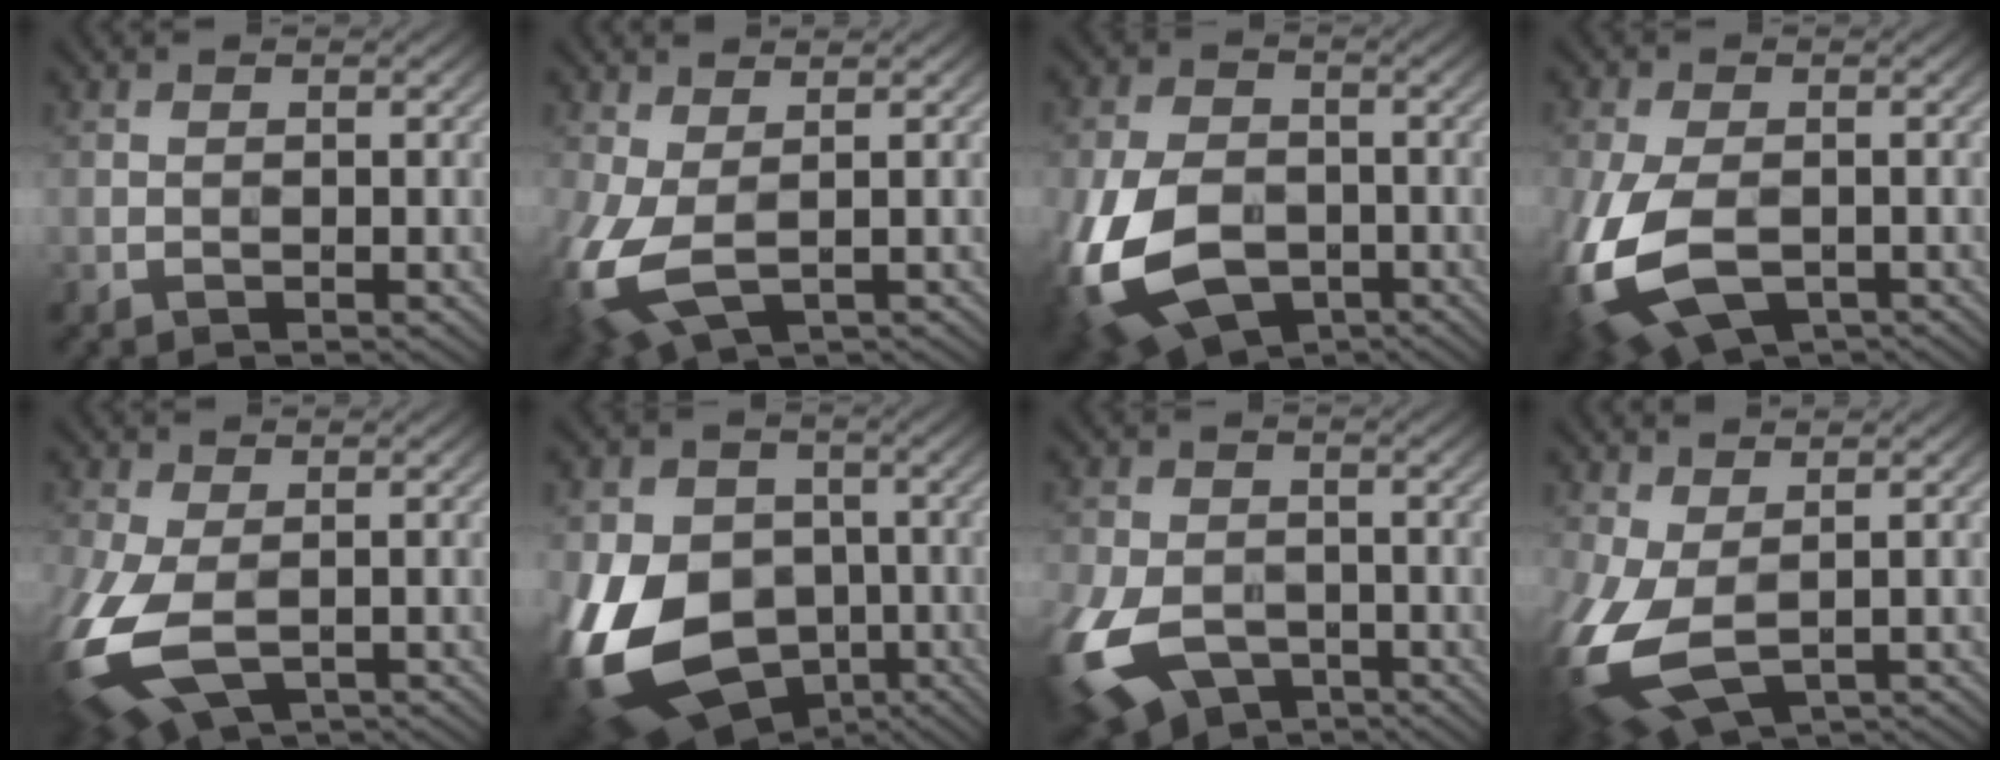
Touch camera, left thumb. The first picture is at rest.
{"total": 7.9, "force": [-1.2, 4.4, 6.5], "torque": [-0.182, -0.020, -0.019]}
{"total": 15.6, "force": [-5.9, 10.2, 10.2], "torque": [-0.260, -0.052, -0.102]}
{"total": 13.2, "force": [-5.0, 7.6, 9.6], "torque": [-0.259, -0.050, -0.079]}
{"total": 10.8, "force": [-3.2, 6.1, 8.3], "torque": [-0.229, -0.033, -0.049]}
{"total": 19.3, "force": [-6.0, 14.7, 11.1], "torque": [-0.260, -0.039, -0.108]}
{"total": 13.2, "force": [-6.1, 8.2, 8.4], "torque": [-0.222, -0.049, -0.111]}
{"total": 9.8, "force": [-1.6, 5.7, 7.7], "torque": [-0.218, -0.029, -0.020]}